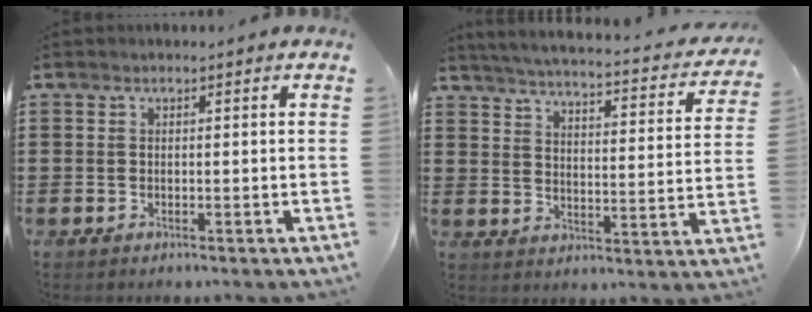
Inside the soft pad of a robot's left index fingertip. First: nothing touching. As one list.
[{"total": 3.7, "force": [3.5, -0.5, 1.2], "torque": [-0.044, -0.033, 0.052]}]